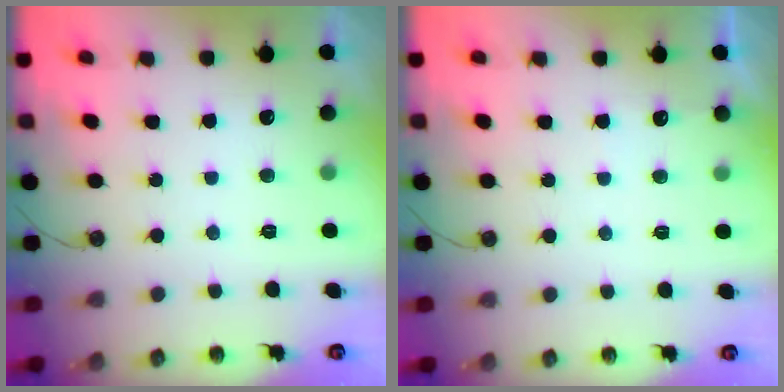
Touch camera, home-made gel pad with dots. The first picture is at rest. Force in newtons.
{"total": 3.6, "press": 3.6, "slide": 0.5}